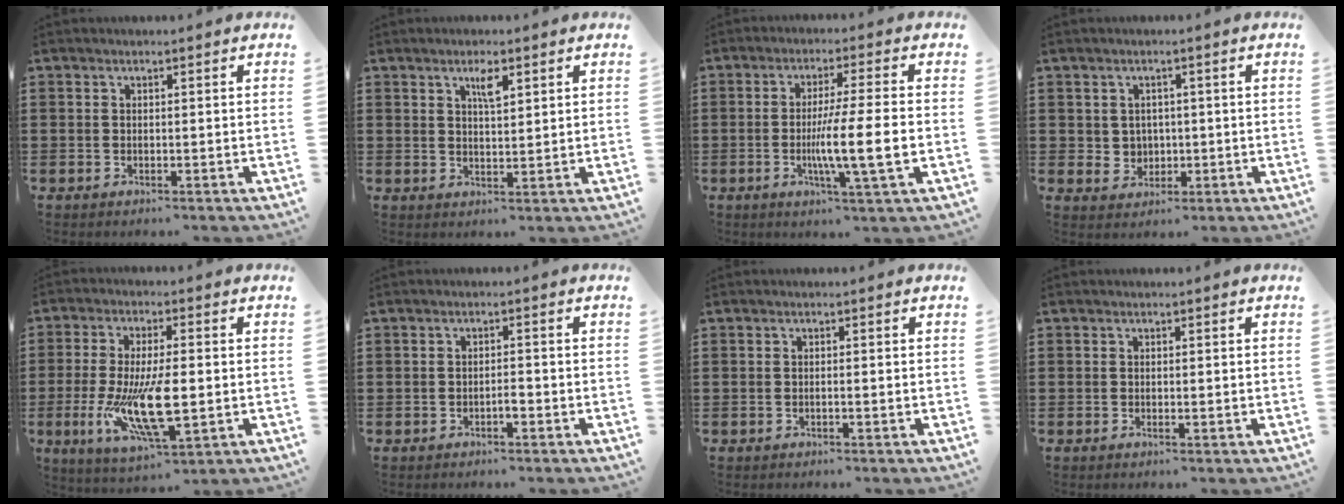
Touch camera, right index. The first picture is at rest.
{"total": 3.2, "force": [1.8, 0.8, 2.5], "torque": [-0.040, -0.003, 0.026]}
{"total": 9.6, "force": [-1.8, 0.1, 9.5], "torque": [-0.165, -0.014, -0.034]}
{"total": 2.5, "force": [0.5, 2.4, 0.6], "torque": [-0.022, 0.010, 0.007]}
{"total": 13.0, "force": [-2.1, 4.5, 12.0], "torque": [-0.251, -0.021, -0.034]}
{"total": 1.7, "force": [-0.8, 0.3, 1.5], "torque": [-0.029, 0.000, -0.015]}
{"total": 0.7, "force": [-0.4, -0.1, 0.6], "torque": [-0.010, -0.002, -0.008]}
{"total": 0.6, "force": [-0.1, 0.0, 0.6], "torque": [-0.009, -0.003, -0.002]}